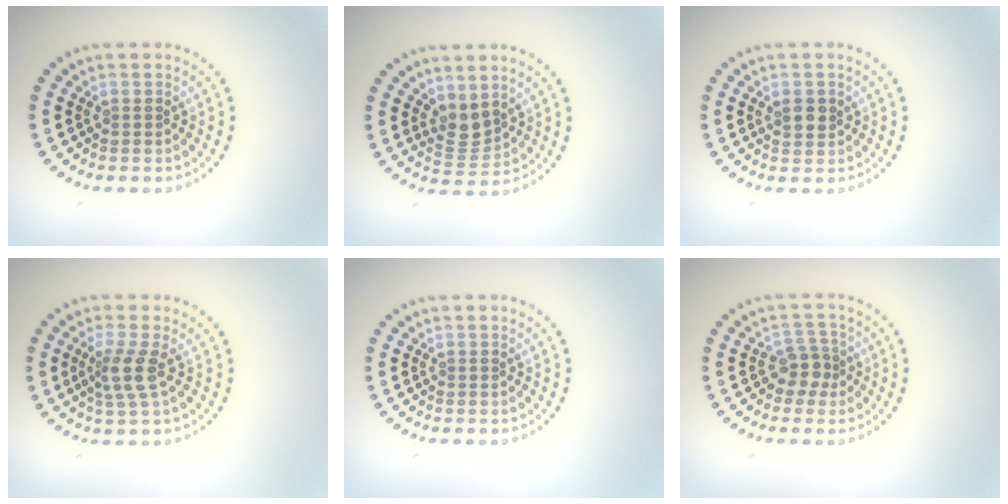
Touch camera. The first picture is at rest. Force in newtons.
{"total": 2.2, "press": 1.7, "slide": 1.4}
{"total": 1.7, "press": 1.7, "slide": 0.3}
{"total": 2.7, "press": 2.2, "slide": 1.6}
{"total": 0.0}
{"total": 2.2, "press": 1.8, "slide": 1.3}